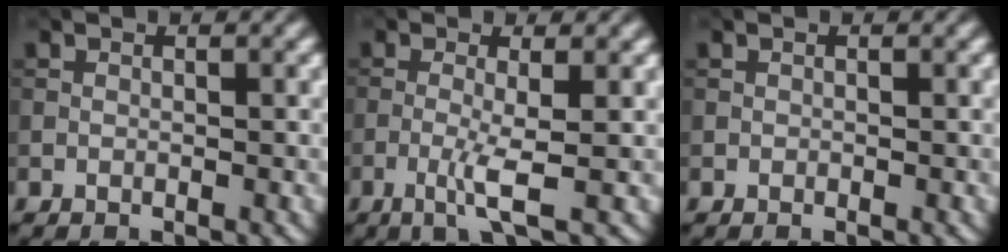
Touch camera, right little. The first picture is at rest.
{"total": 2.5, "force": [-0.4, 0.0, 2.5], "torque": [-0.045, 0.003, -0.019]}
{"total": 0.0}